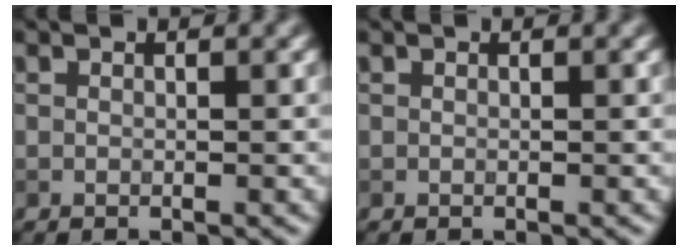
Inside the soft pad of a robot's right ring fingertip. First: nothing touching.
{"total": 0.0}